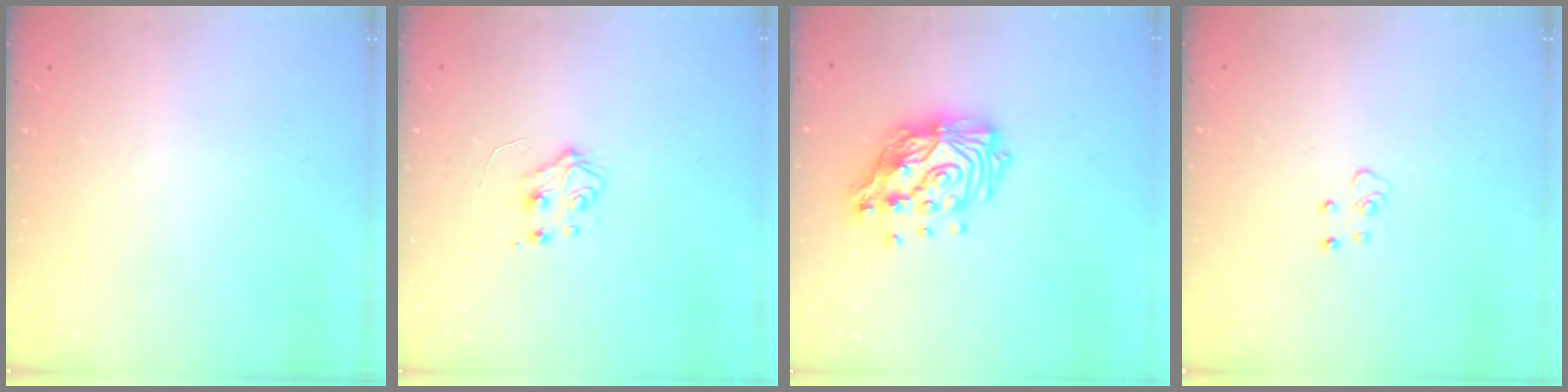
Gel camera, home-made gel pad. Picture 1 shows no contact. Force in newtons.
{"total": 5.5, "press": 5.5, "slide": 0.6}
{"total": 15.2, "press": 15.1, "slide": 2.0}
{"total": 4.4, "press": 4.3, "slide": 0.3}